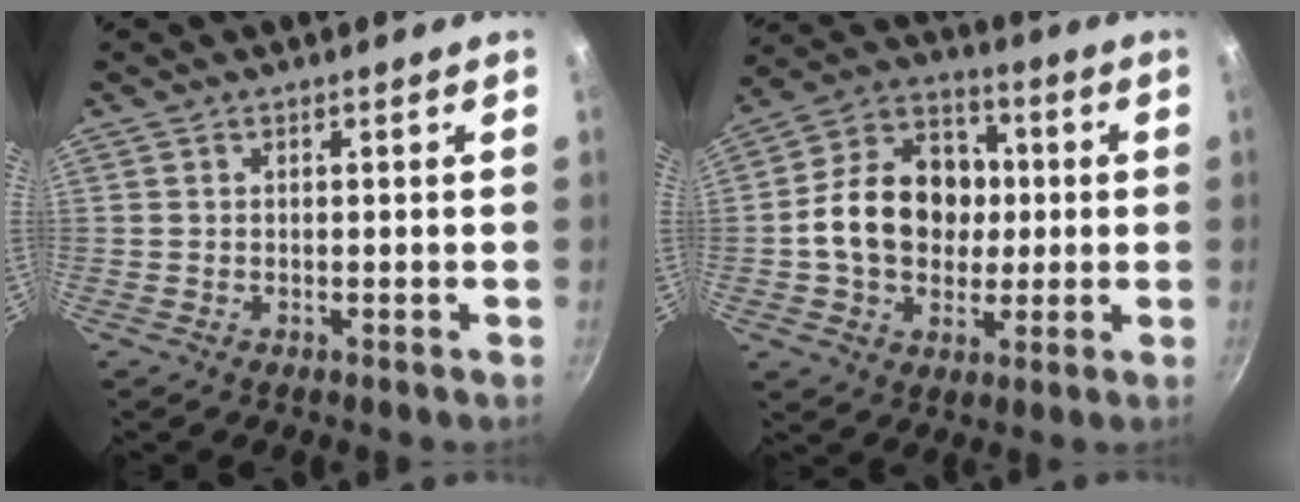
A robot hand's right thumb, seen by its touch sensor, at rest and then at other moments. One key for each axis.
{"total": 16.9, "fx": 0.0, "fy": 13.2, "fz": 10.5, "tx": -0.141, "ty": 0.028, "tz": -0.010}